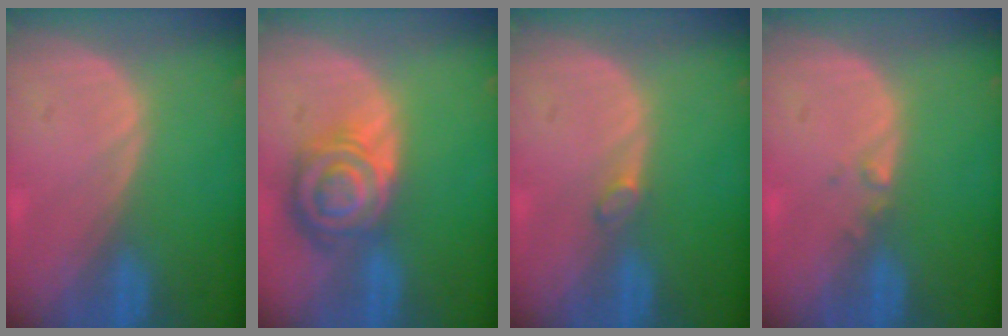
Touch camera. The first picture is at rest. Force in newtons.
{"total": 8.6, "press": 7.5, "slide": 4.2}
{"total": 1.2, "press": 1.1, "slide": 0.2}
{"total": 1.0, "press": 0.9, "slide": 0.5}